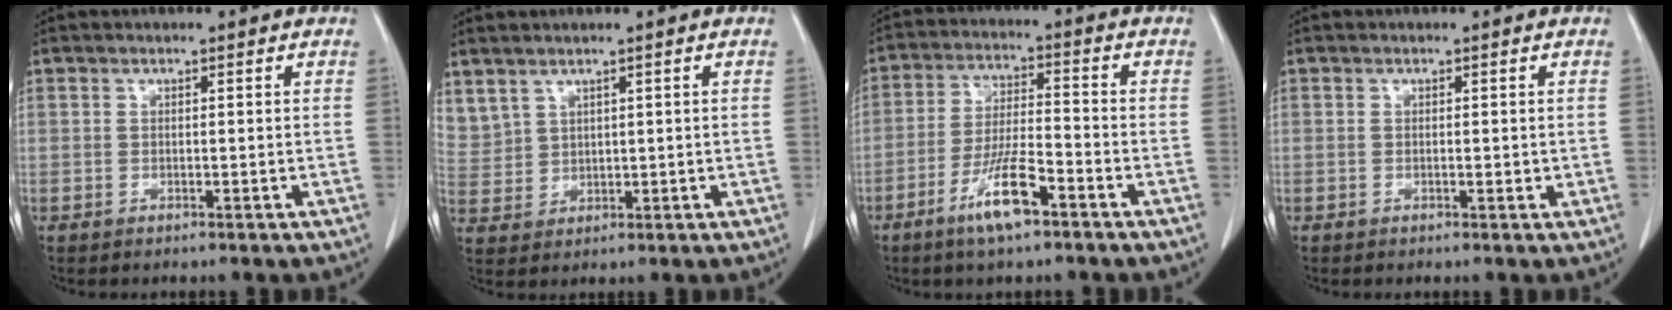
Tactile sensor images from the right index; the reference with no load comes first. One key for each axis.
{"total": 6.7, "fx": 4.2, "fy": 4.8, "fz": 2.2, "tx": -0.070, "ty": 0.012, "tz": 0.106}
{"total": 8.7, "fx": -5.2, "fy": 1.3, "fz": 6.9, "tx": -0.136, "ty": -0.009, "tz": -0.095}
{"total": 0.8, "fx": -0.1, "fy": 0.4, "fz": 0.7, "tx": -0.010, "ty": 0.000, "tz": 0.000}